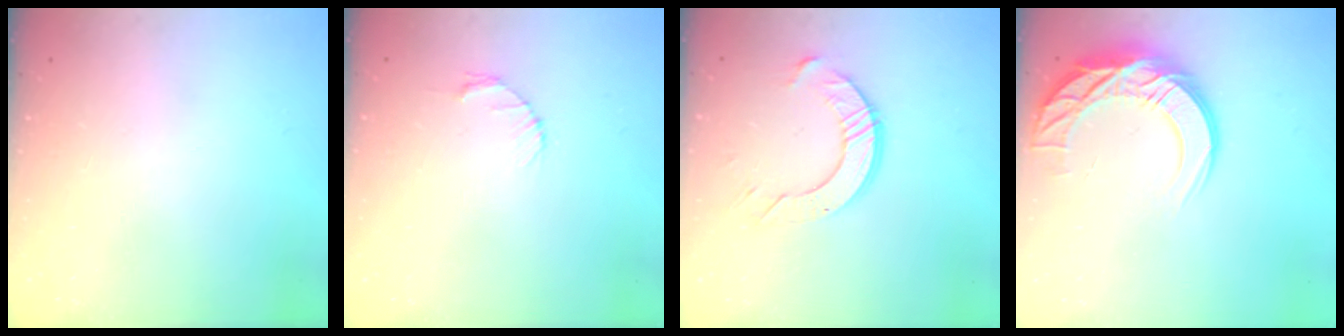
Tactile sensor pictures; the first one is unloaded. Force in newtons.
{"total": 2.7, "press": 2.7, "slide": 0.4}
{"total": 9.1, "press": 9.0, "slide": 0.7}
{"total": 14.6, "press": 14.6, "slide": 1.0}